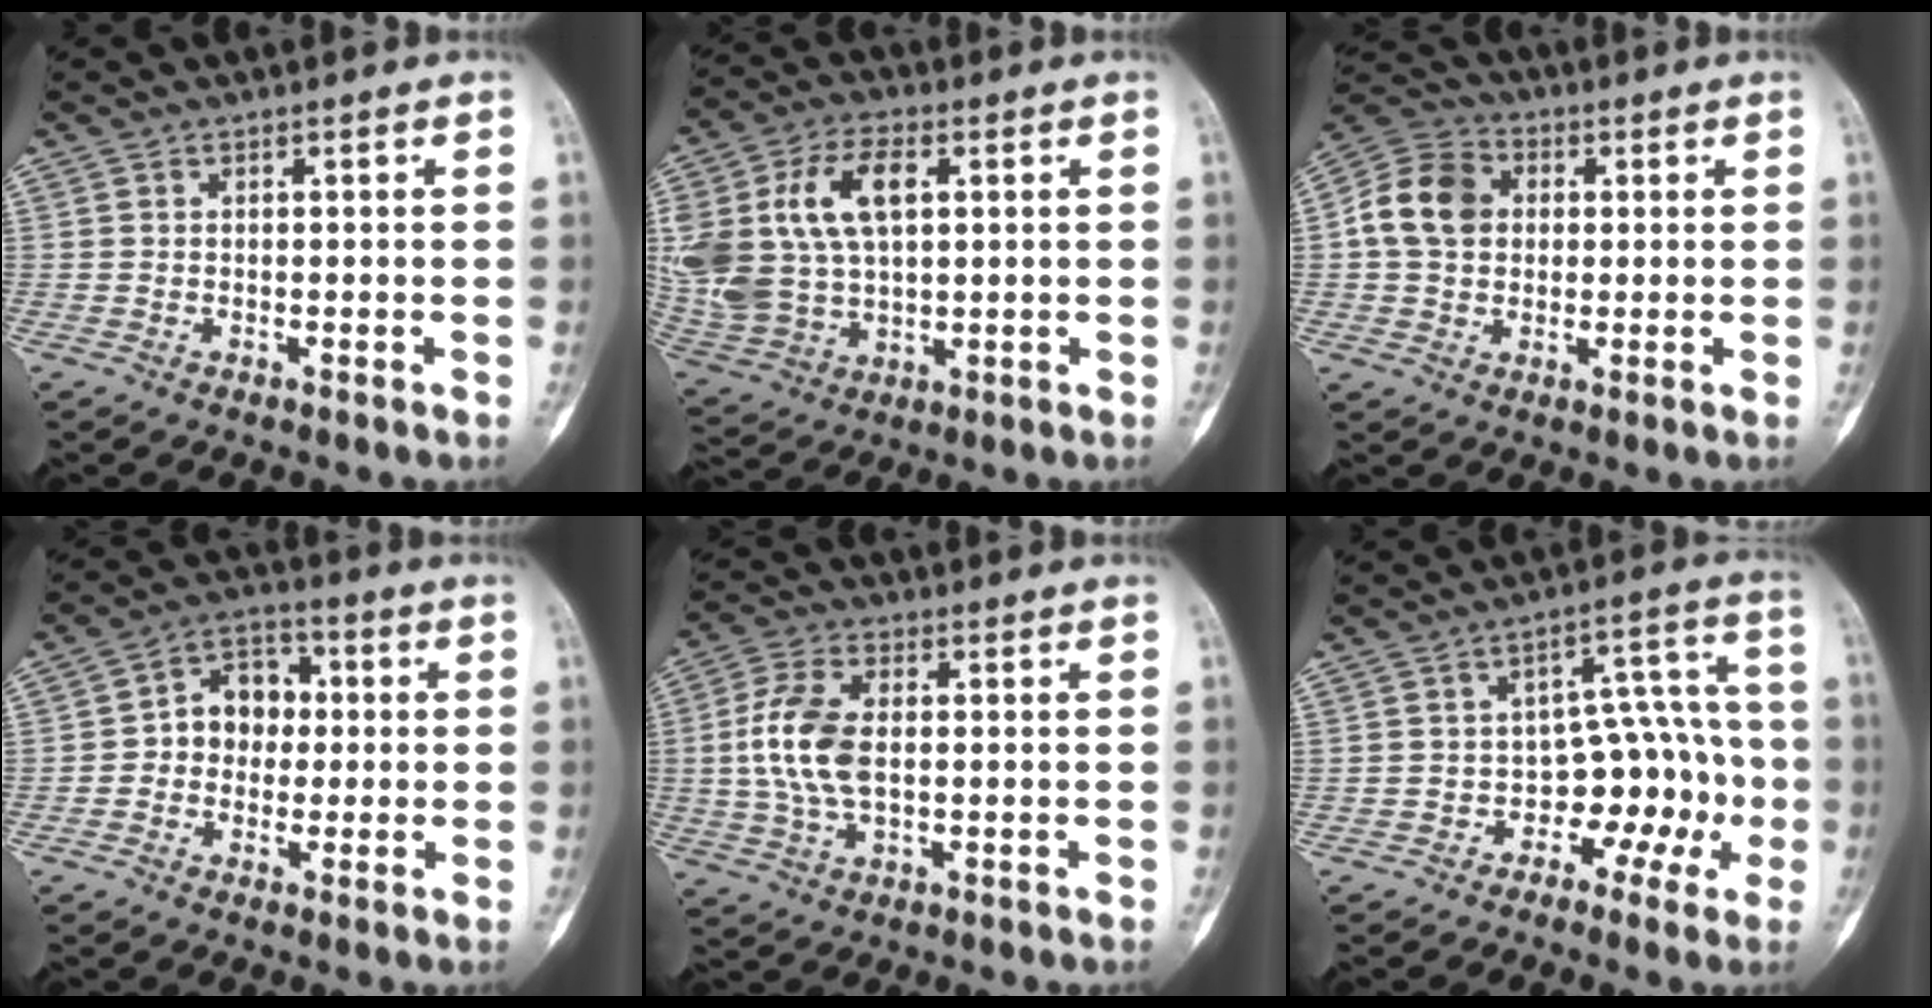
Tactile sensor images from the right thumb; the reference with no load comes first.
{"total": 18.8, "force": [4.2, 11.5, 14.3], "torque": [-0.299, 0.003, 0.087]}
{"total": 11.0, "force": [1.3, 8.8, 6.4], "torque": [-0.104, 0.019, 0.013]}
{"total": 8.8, "force": [0.2, 7.0, 5.4], "torque": [-0.046, 0.026, -0.008]}
{"total": 10.7, "force": [0.3, 5.9, 8.9], "torque": [-0.193, 0.008, 0.007]}
{"total": 10.6, "force": [-3.5, 7.2, 7.0], "torque": [-0.047, 0.062, -0.051]}